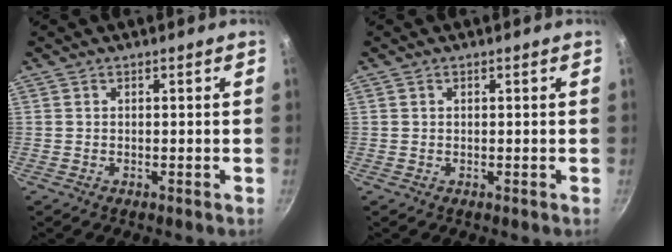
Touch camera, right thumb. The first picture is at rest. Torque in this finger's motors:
{"motor_torque": [0.19, 0.01, -0.29, 0.18, 0.04]}